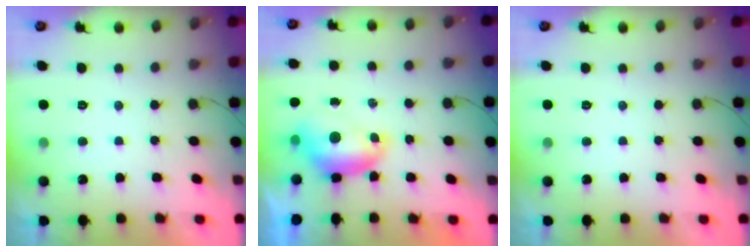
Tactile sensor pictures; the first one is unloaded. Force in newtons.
{"total": 7.9, "press": 7.9, "slide": 1.0}
{"total": 0.0}